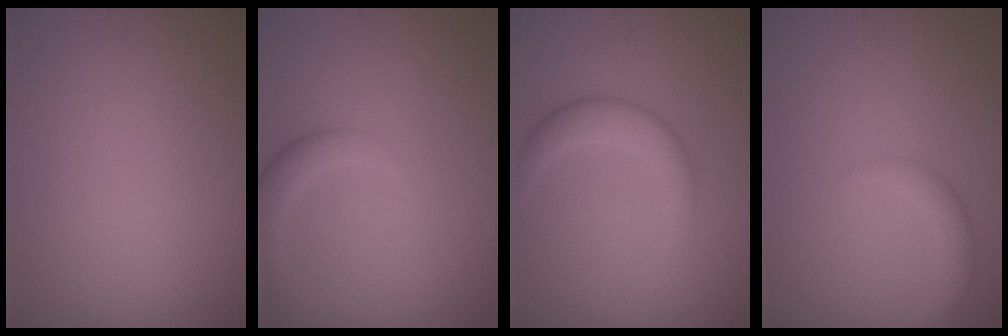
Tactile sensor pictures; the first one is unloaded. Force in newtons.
{"total": 2.6, "press": 2.5, "slide": 0.4}
{"total": 3.2, "press": 3.2, "slide": 0.1}
{"total": 2.4, "press": 2.4, "slide": 0.3}